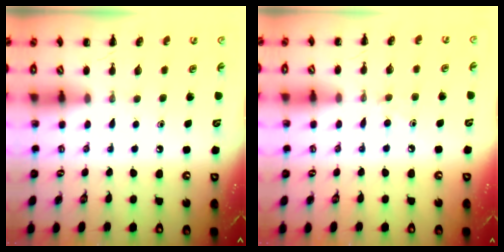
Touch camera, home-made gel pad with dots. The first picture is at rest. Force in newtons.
{"total": 3.6, "press": 3.4, "slide": 1.1}